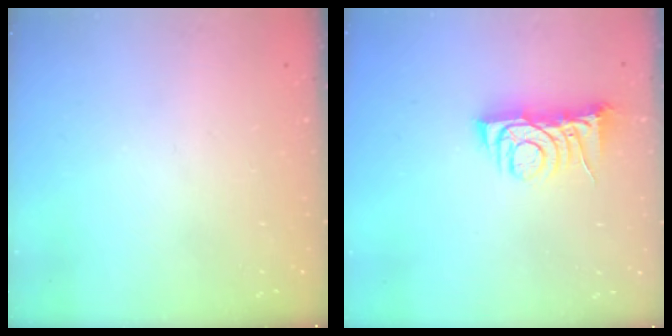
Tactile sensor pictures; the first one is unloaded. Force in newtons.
{"total": 6.3, "press": 6.3, "slide": 0.8}